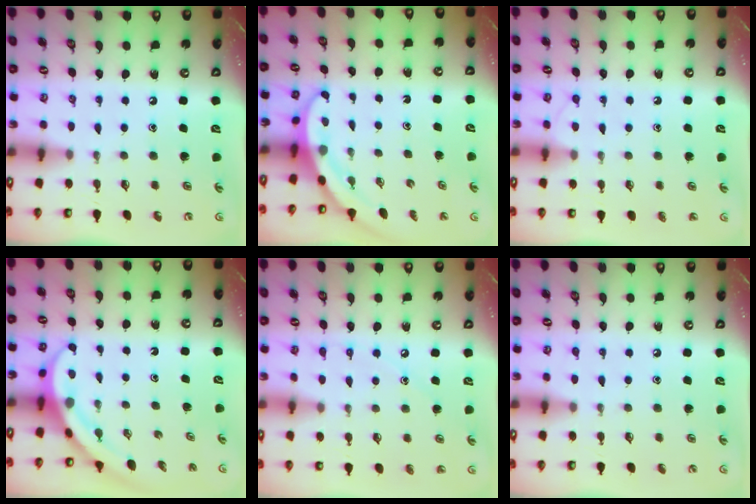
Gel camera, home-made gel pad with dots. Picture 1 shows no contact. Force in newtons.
{"total": 3.0, "press": 3.0, "slide": 0.1}
{"total": 5.2, "press": 5.2, "slide": 0.6}
{"total": 6.6, "press": 6.6, "slide": 0.5}
{"total": 6.3, "press": 6.2, "slide": 0.7}
{"total": 3.2, "press": 3.2, "slide": 0.4}